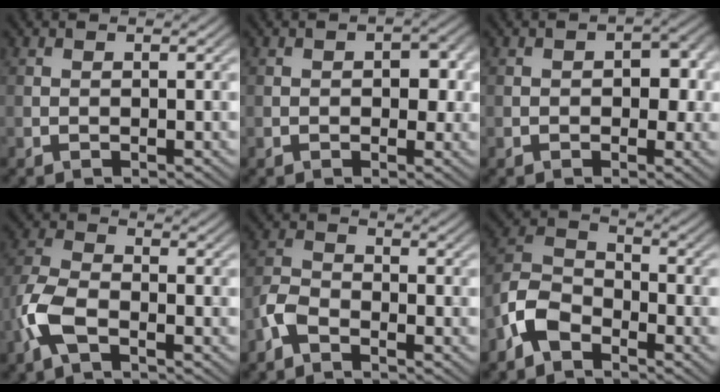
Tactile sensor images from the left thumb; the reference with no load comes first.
{"total": 3.1, "force": [0.1, 2.0, 2.3], "torque": [-0.035, -0.005, -0.001]}
{"total": 3.5, "force": [-0.1, 2.4, 2.5], "torque": [-0.036, -0.005, -0.002]}
{"total": 6.3, "force": [-3.2, 2.9, 4.6], "torque": [-0.115, -0.001, -0.083]}
{"total": 3.7, "force": [-2.7, 1.6, 1.9], "torque": [-0.044, 0.001, -0.073]}
{"total": 6.5, "force": [-4.3, 3.4, 3.5], "torque": [-0.077, 0.006, -0.108]}